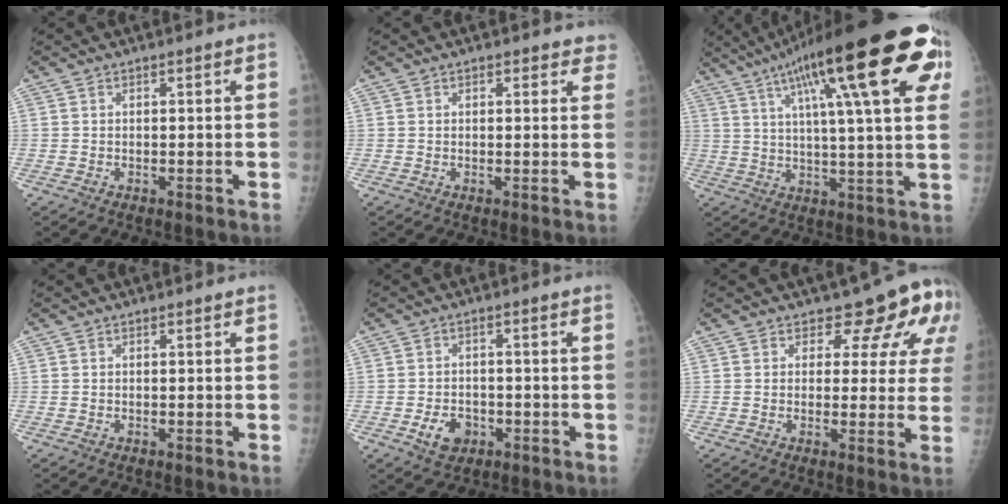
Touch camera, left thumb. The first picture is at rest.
{"total": 3.0, "force": [2.2, 1.7, 1.2], "torque": [0.022, -0.003, 0.019]}
{"total": 28.4, "force": [12.4, 6.5, 24.7], "torque": [-0.342, 0.008, 0.182]}
{"total": 0.0}
{"total": 5.3, "force": [-2.2, 3.8, 3.0], "torque": [-0.037, 0.012, -0.032]}
{"total": 9.6, "force": [6.2, 5.6, 4.8], "torque": [-0.009, -0.028, 0.055]}